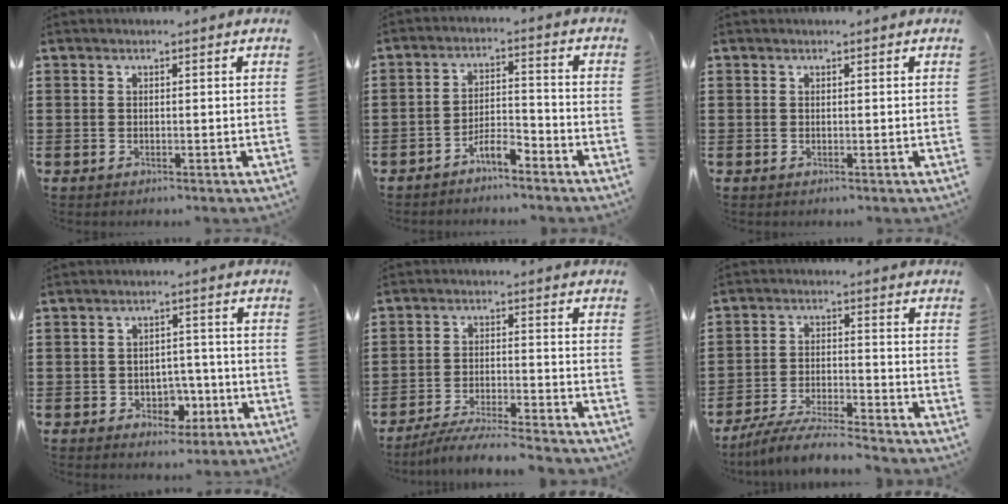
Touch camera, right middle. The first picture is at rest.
{"total": 4.7, "force": [-4.2, 0.8, 2.0], "torque": [-0.049, 0.005, -0.089]}
{"total": 0.0}
{"total": 4.1, "force": [-2.1, 3.1, 1.8], "torque": [-0.029, 0.005, -0.043]}
{"total": 5.7, "force": [-5.4, 0.0, 1.6], "torque": [-0.033, -0.007, -0.107]}
{"total": 6.7, "force": [-6.3, 0.4, 2.2], "torque": [-0.050, -0.005, -0.125]}